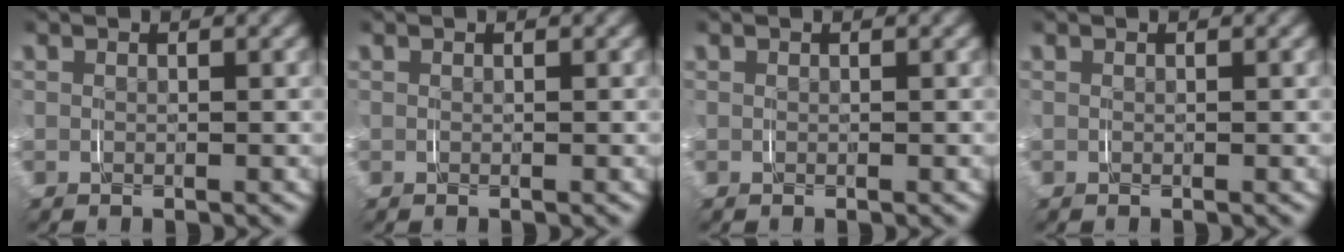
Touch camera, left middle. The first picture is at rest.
{"total": 0.0}
{"total": 0.0}
{"total": 0.0}